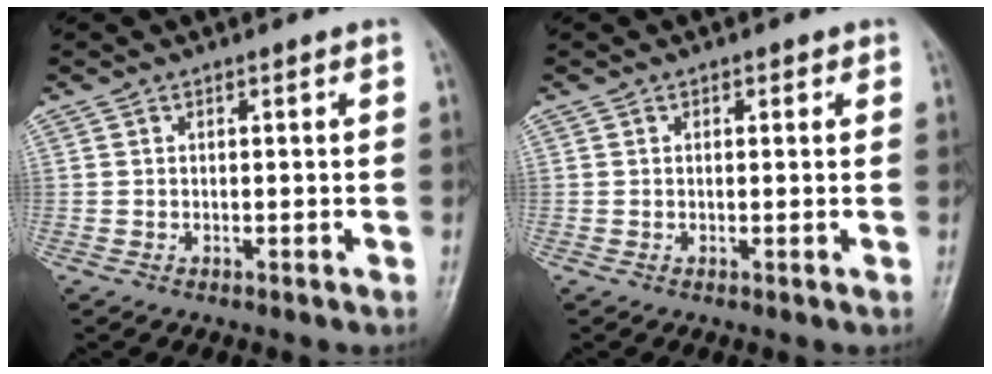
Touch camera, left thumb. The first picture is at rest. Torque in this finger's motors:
{"motor_torque": [-0.10, -0.14, -0.06, -0.13, 0.06]}